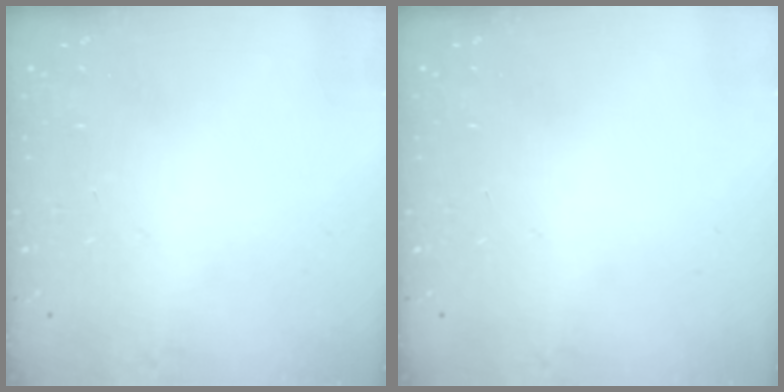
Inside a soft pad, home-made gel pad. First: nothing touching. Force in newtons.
{"total": 0.0}